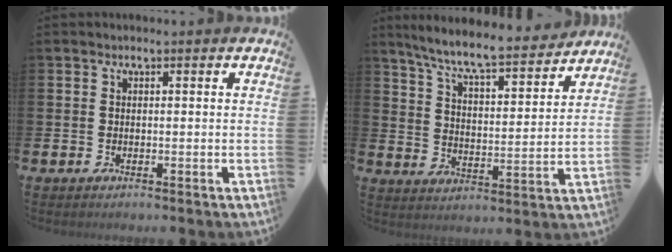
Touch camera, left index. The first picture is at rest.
{"total": 8.2, "force": [7.5, 0.9, 3.2], "torque": [-0.089, -0.053, 0.127]}